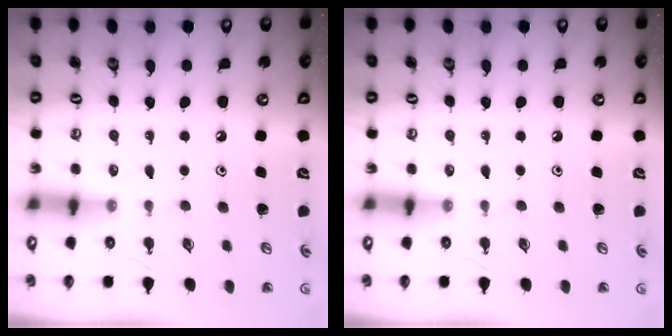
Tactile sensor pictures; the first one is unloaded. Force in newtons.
{"total": 0.0}